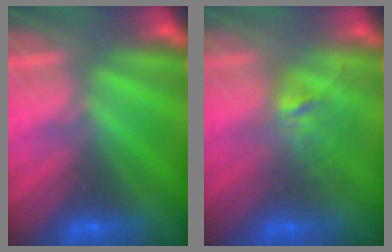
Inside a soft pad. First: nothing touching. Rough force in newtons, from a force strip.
{"total": 2.7}